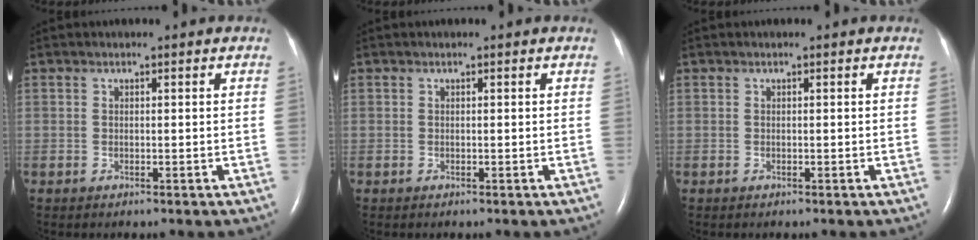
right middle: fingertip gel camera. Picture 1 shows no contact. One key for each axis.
{"total": 0.0}
{"total": 0.0}